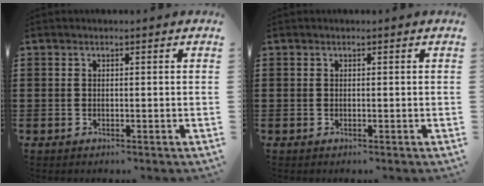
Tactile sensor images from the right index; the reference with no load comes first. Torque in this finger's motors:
{"motor_torque": [-0.34, 0.58, 0.00, 0.00]}